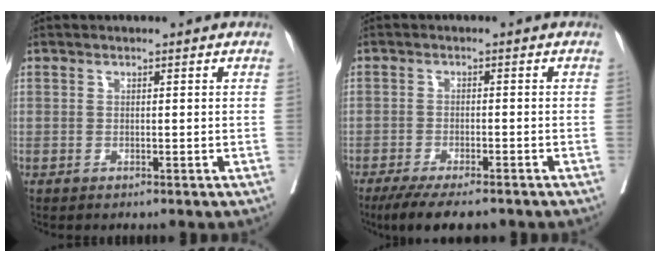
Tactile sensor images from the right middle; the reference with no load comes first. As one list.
[{"total": 8.8, "force": [-7.1, 2.0, 4.8], "torque": [-0.065, -0.012, -0.110]}]